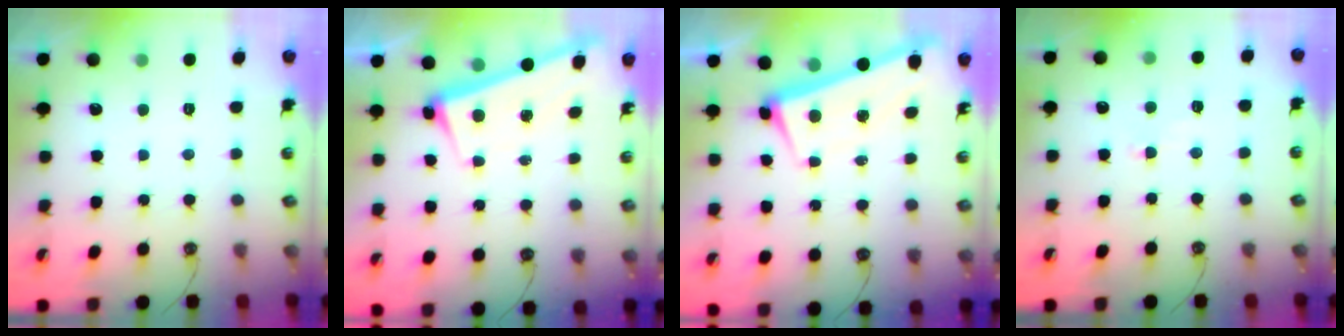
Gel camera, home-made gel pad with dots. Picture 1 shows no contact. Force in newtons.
{"total": 2.6, "press": 2.5, "slide": 0.7}
{"total": 1.5, "press": 0.4, "slide": 1.4}
{"total": 1.2, "press": 1.1, "slide": 0.5}